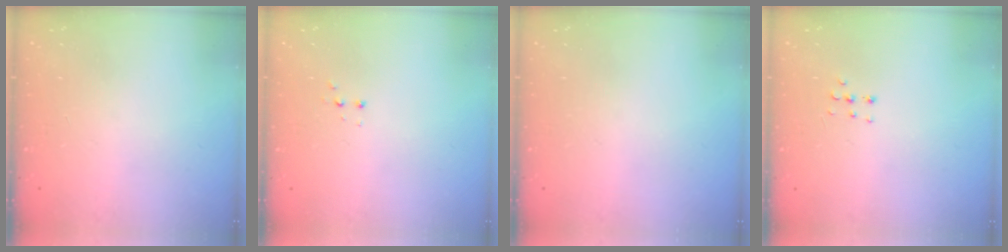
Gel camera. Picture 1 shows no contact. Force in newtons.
{"total": 2.8, "press": 2.8, "slide": 0.5}
{"total": 0.0}
{"total": 3.8, "press": 3.7, "slide": 0.9}